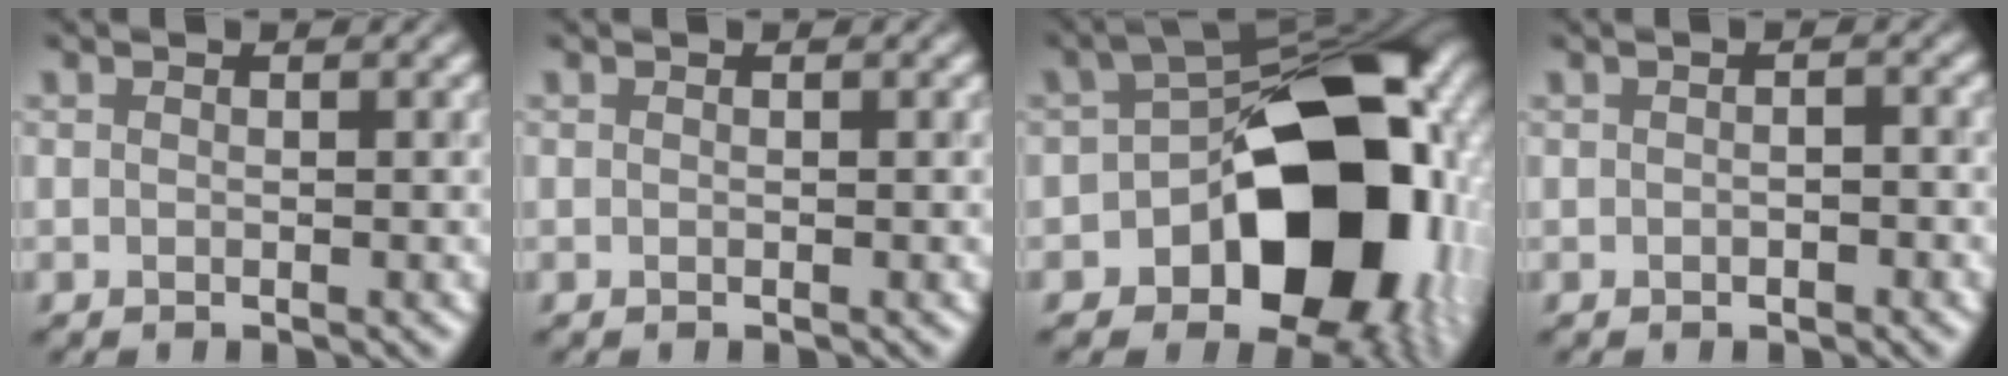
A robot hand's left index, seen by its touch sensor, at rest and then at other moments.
{"total": 0.0}
{"total": 18.0, "force": [-4.2, 12.0, 12.8], "torque": [-0.134, -0.013, -0.066]}
{"total": 0.8, "force": [-0.2, 0.3, 0.7], "torque": [-0.010, -0.002, -0.004]}